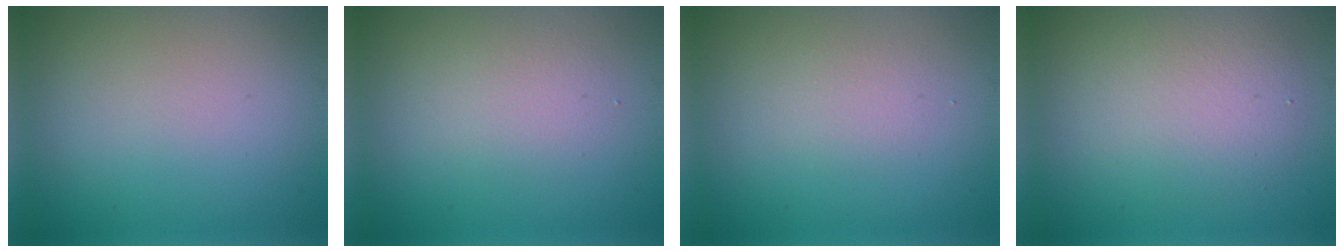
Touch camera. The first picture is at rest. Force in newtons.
{"total": 2.1, "press": 2.1, "slide": 0.1}
{"total": 1.4, "press": 1.3, "slide": 0.1}
{"total": 2.6, "press": 2.6, "slide": 0.3}